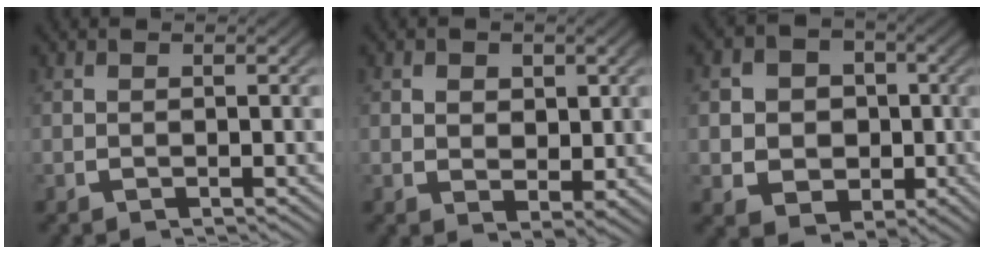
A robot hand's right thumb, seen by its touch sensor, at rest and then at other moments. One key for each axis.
{"total": 2.4, "fx": 0.7, "fy": 1.8, "fz": 1.4, "tx": -0.021, "ty": -0.019, "tz": 0.023}
{"total": 9.6, "fx": -0.5, "fy": 8.1, "fz": 5.1, "tx": -0.101, "ty": -0.042, "tz": 0.004}